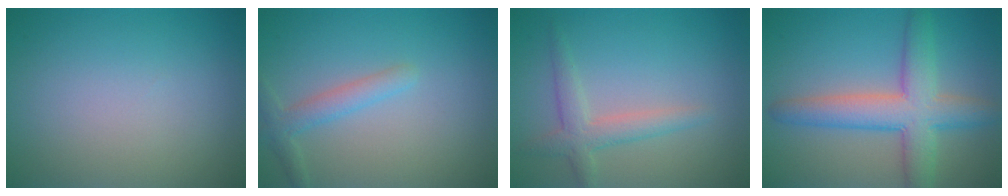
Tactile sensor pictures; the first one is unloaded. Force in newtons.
{"total": 2.2, "press": 2.2, "slide": 0.1}
{"total": 2.7, "press": 2.7, "slide": 0.1}
{"total": 6.5, "press": 6.5, "slide": 0.3}